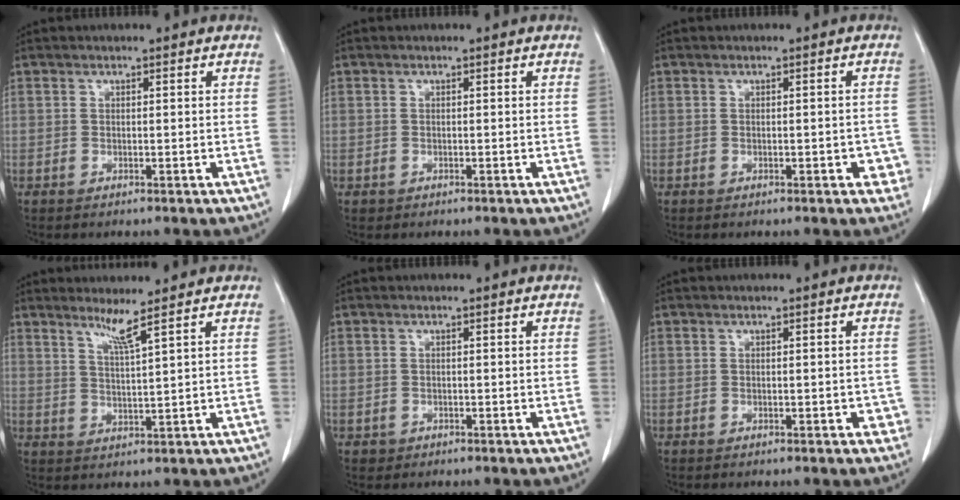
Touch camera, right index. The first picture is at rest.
{"total": 0.6, "force": [-0.2, 0.6, 0.0], "torque": [-0.002, 0.005, -0.005]}
{"total": 3.0, "force": [-1.2, 1.3, 2.4], "torque": [-0.015, 0.009, -0.010]}
{"total": 3.4, "force": [2.4, -1.3, 2.0], "torque": [-0.038, -0.016, 0.050]}
{"total": 1.1, "force": [-0.5, 1.0, 0.0], "torque": [-0.003, 0.004, -0.006]}
{"total": 2.1, "force": [-0.8, 1.0, 1.6], "torque": [-0.009, 0.007, -0.007]}